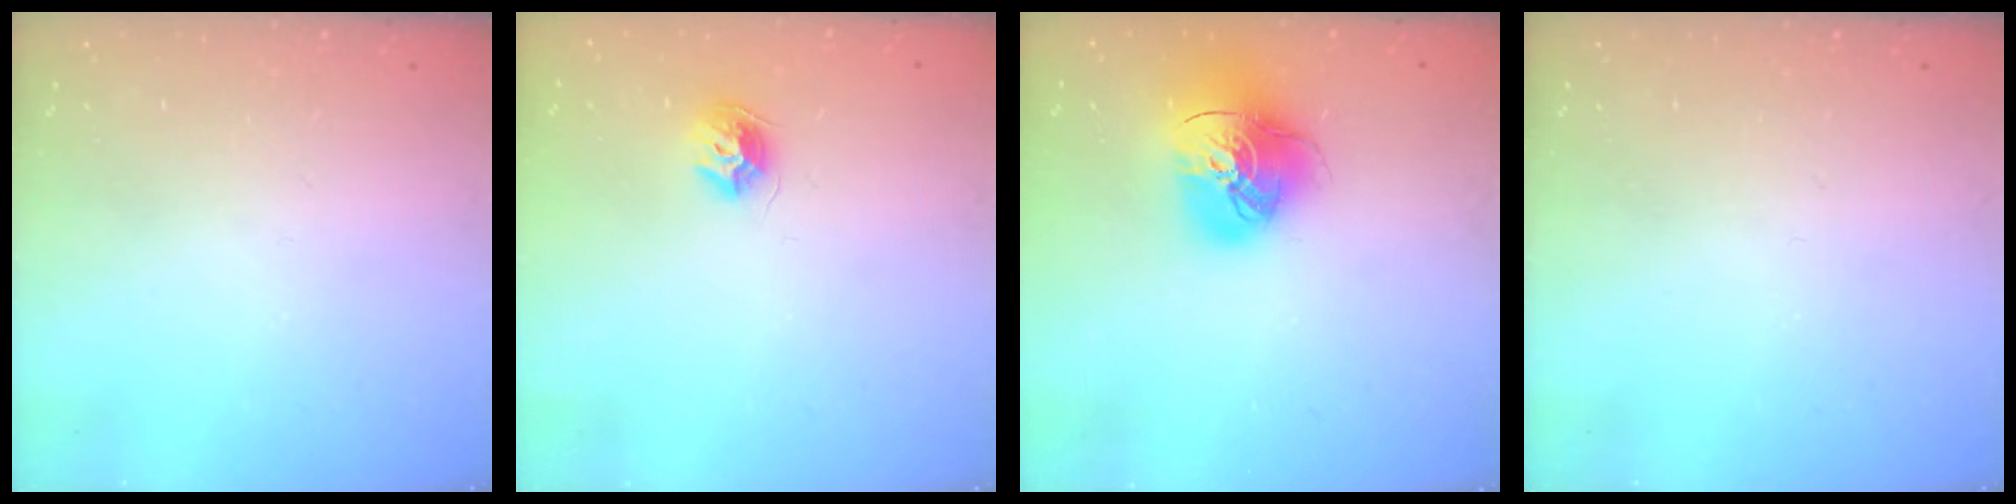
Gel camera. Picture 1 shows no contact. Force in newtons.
{"total": 8.1, "press": 8.1, "slide": 0.1}
{"total": 16.2, "press": 16.1, "slide": 1.7}
{"total": 0.0}